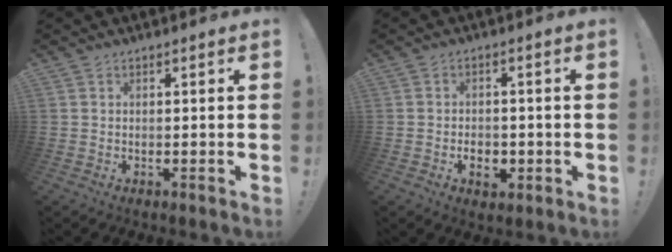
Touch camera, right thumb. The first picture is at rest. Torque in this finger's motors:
{"motor_torque": [0.11, -0.02, 0.47, -0.27, 0.06]}